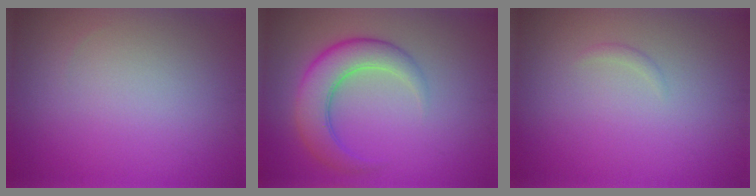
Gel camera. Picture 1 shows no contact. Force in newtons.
{"total": 5.4, "press": 5.4, "slide": 0.1}
{"total": 0.5, "press": 0.5, "slide": 0.0}